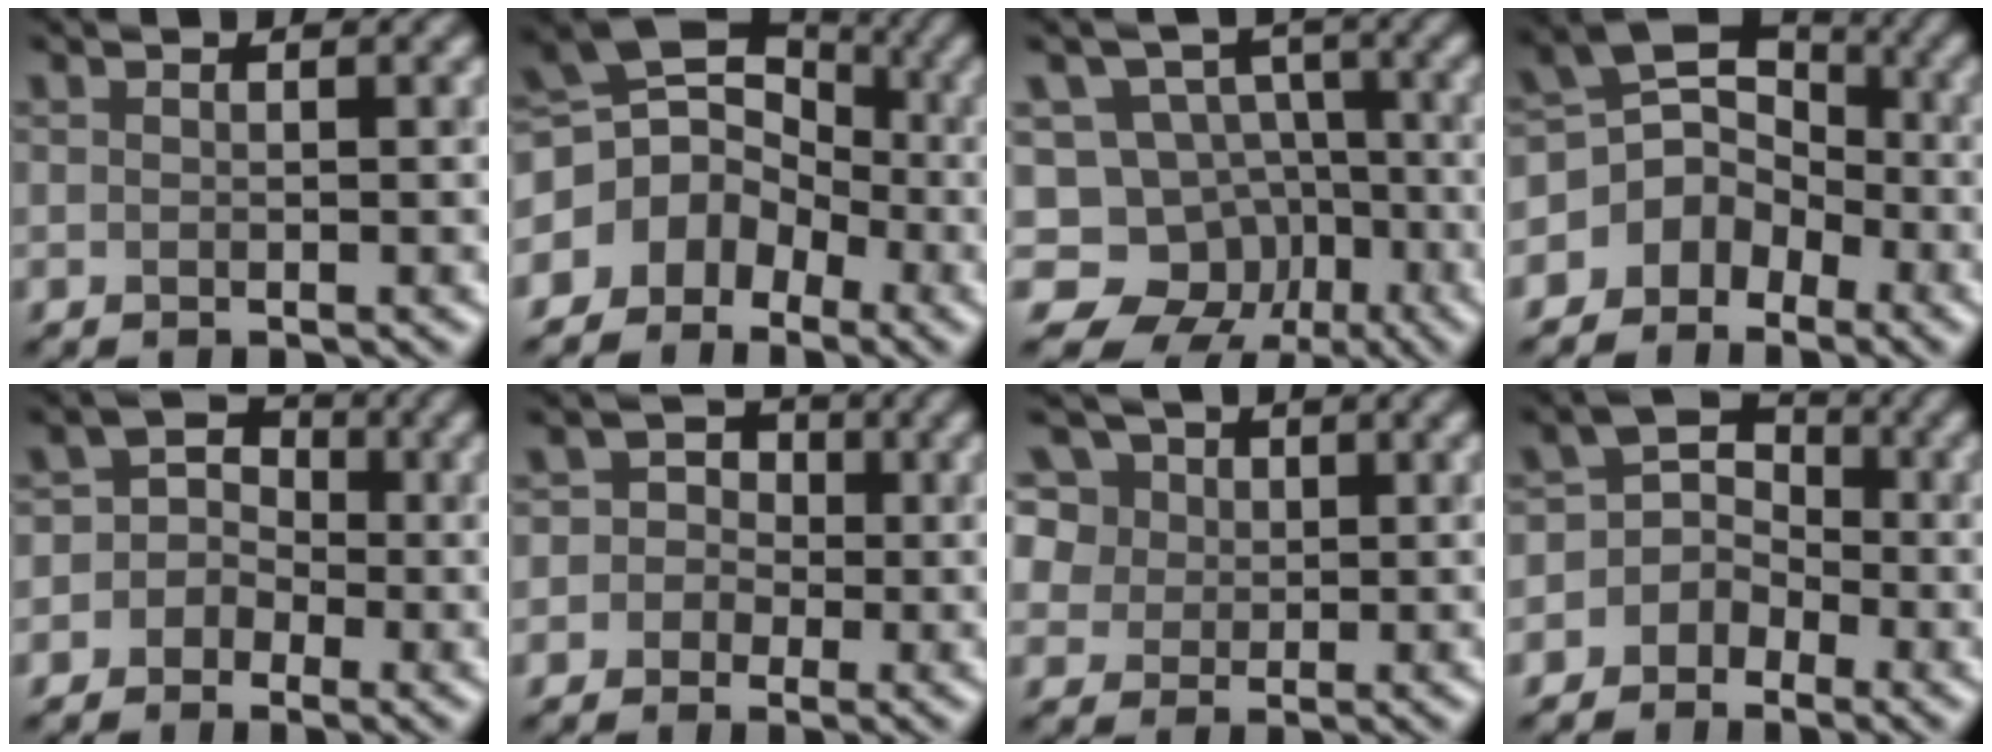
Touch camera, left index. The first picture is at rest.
{"total": 5.8, "force": [-2.1, 4.7, 2.6], "torque": [-0.017, 0.012, -0.050]}
{"total": 9.7, "force": [-4.5, 8.1, 3.1], "torque": [-0.035, 0.012, -0.084]}
{"total": 5.1, "force": [-2.6, 3.9, 2.0], "torque": [-0.009, 0.008, -0.056]}
{"total": 4.0, "force": [-1.2, 3.7, 0.9], "torque": [0.020, 0.028, -0.048]}
{"total": 3.5, "force": [-0.9, 3.4, 0.7], "torque": [0.025, 0.022, -0.042]}
{"total": 12.0, "force": [6.8, 8.1, 5.7], "torque": [-0.135, 0.039, 0.098]}
{"total": 3.3, "force": [-1.5, 2.8, 0.9], "torque": [0.017, 0.010, -0.043]}